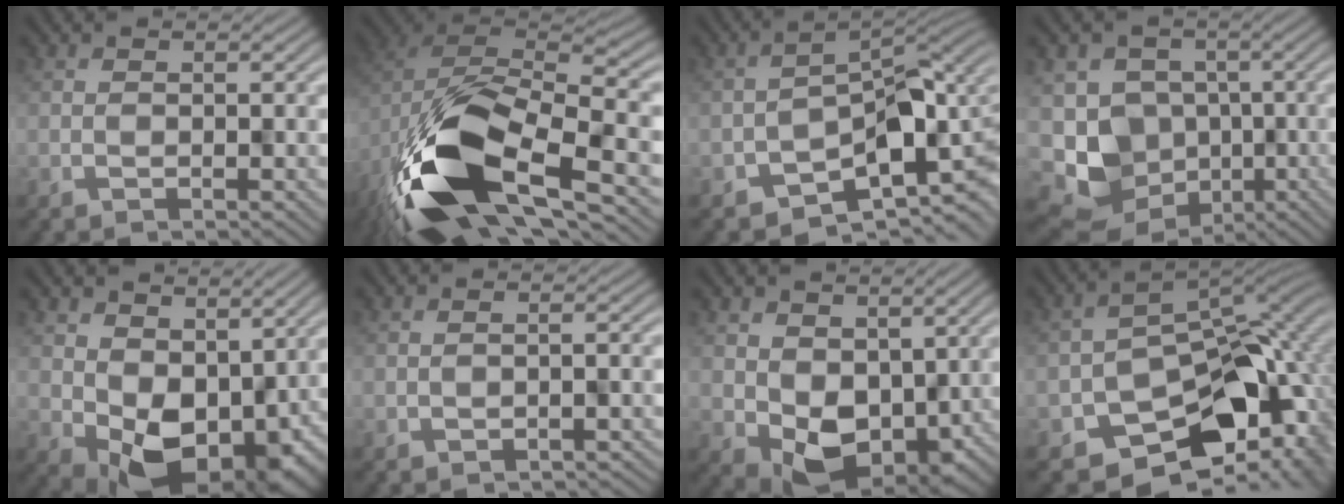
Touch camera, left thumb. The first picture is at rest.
{"total": 16.6, "force": [-6.5, 9.3, 12.2], "torque": [-0.270, -0.042, -0.103]}
{"total": 6.9, "force": [-3.2, 3.9, 4.6], "torque": [-0.047, -0.010, -0.059]}
{"total": 9.1, "force": [-2.9, 8.3, 2.5], "torque": [-0.060, -0.023, -0.055]}
{"total": 7.8, "force": [1.1, 6.1, 4.7], "torque": [-0.084, -0.042, 0.035]}
{"total": 1.2, "force": [-0.9, -0.2, -0.8], "torque": [0.016, 0.005, -0.016]}
{"total": 6.7, "force": [0.8, 5.5, 3.8], "torque": [-0.080, -0.040, 0.027]}
{"total": 11.0, "force": [-5.5, 7.5, 5.9], "torque": [-0.079, -0.025, -0.096]}